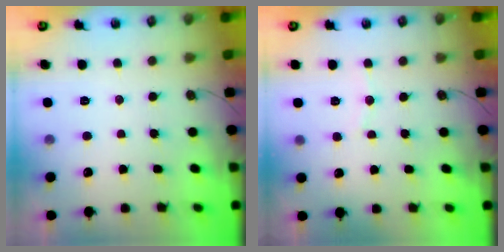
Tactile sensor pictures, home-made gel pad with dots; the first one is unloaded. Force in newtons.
{"total": 4.4, "press": 4.2, "slide": 1.5}